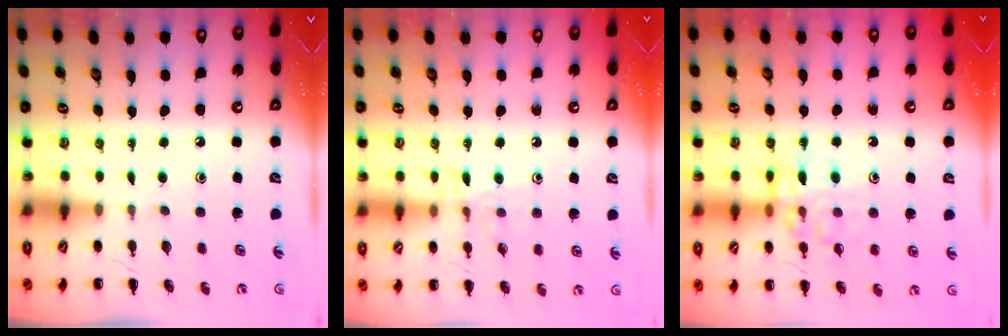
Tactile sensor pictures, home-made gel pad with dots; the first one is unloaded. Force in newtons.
{"total": 8.5, "press": 8.4, "slide": 1.2}
{"total": 11.9, "press": 11.8, "slide": 1.3}